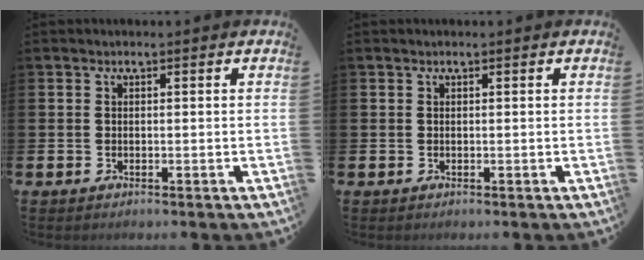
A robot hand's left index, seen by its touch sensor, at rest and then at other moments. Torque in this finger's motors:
{"motor_torque": [-0.05, 0.12, 0.00, 0.00]}